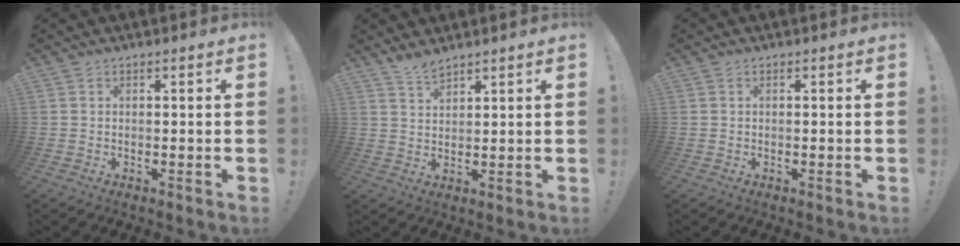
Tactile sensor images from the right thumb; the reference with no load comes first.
{"total": 4.3, "force": [3.9, 0.9, 1.5], "torque": [-0.020, -0.028, 0.070]}
{"total": 0.0}